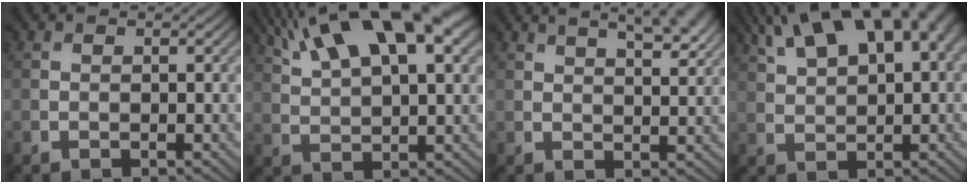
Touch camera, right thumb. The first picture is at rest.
{"total": 15.8, "force": [9.5, 5.2, 11.6], "torque": [-0.221, 0.030, 0.160]}
{"total": 6.4, "force": [4.2, 1.8, 4.5], "torque": [-0.050, 0.017, 0.053]}
{"total": 16.7, "force": [9.1, 7.5, 11.8], "torque": [-0.207, 0.050, 0.131]}